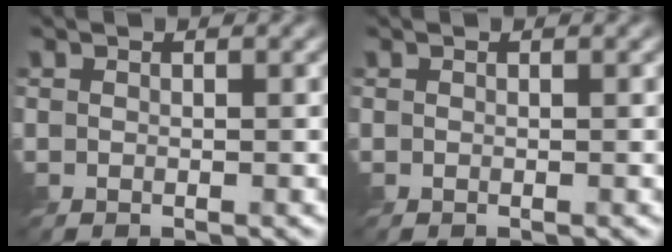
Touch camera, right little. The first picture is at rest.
{"total": 0.0}